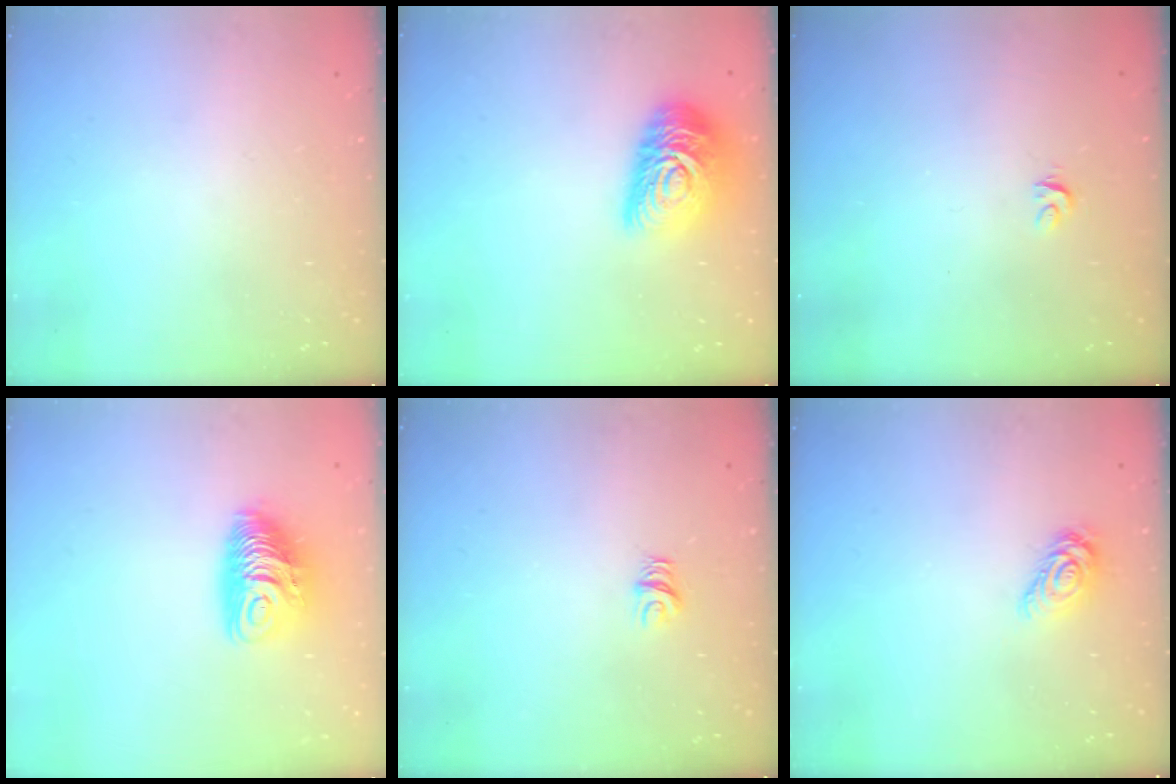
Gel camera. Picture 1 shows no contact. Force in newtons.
{"total": 16.1, "press": 16.0, "slide": 0.9}
{"total": 3.9, "press": 3.9, "slide": 0.2}
{"total": 10.1, "press": 10.1, "slide": 0.5}
{"total": 5.0, "press": 5.0, "slide": 0.0}
{"total": 8.0, "press": 8.0, "slide": 0.3}